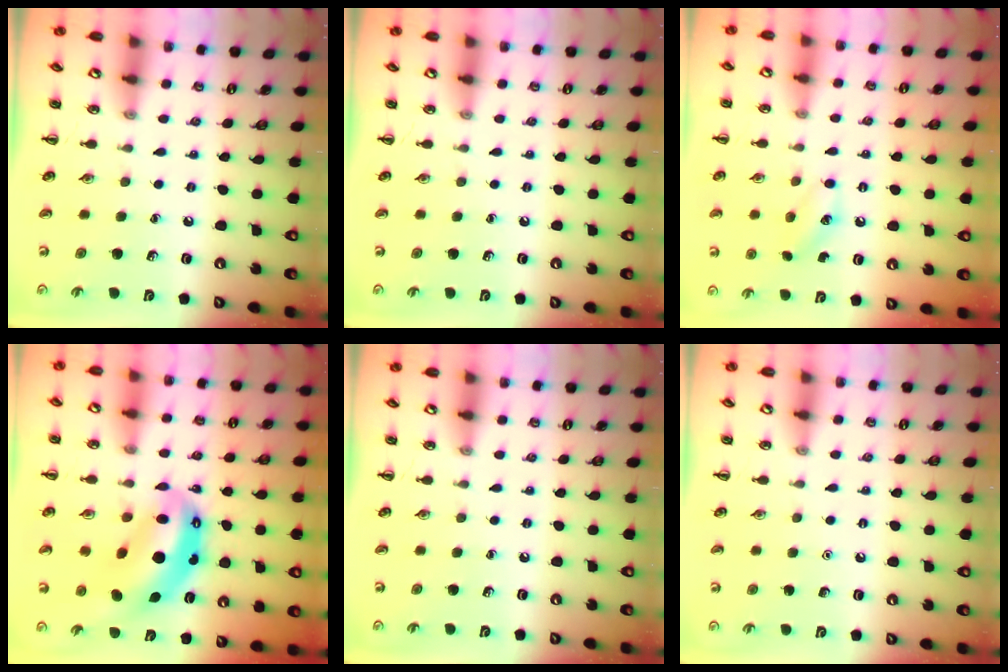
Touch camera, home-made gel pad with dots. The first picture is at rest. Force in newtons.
{"total": 0.0}
{"total": 7.6, "press": 7.3, "slide": 1.9}
{"total": 11.8, "press": 11.4, "slide": 3.1}
{"total": 0.0}
{"total": 1.6, "press": 1.6, "slide": 0.1}